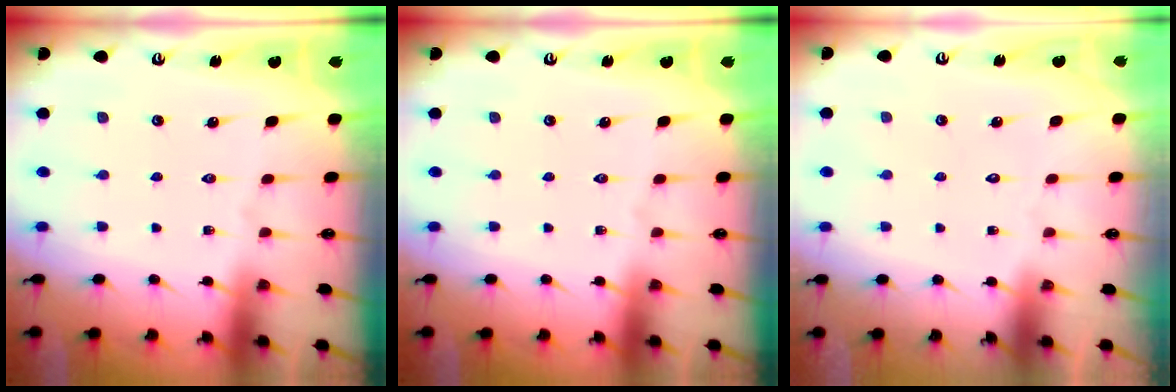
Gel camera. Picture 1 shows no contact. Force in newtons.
{"total": 0.0}
{"total": 1.7, "press": 1.7, "slide": 0.1}